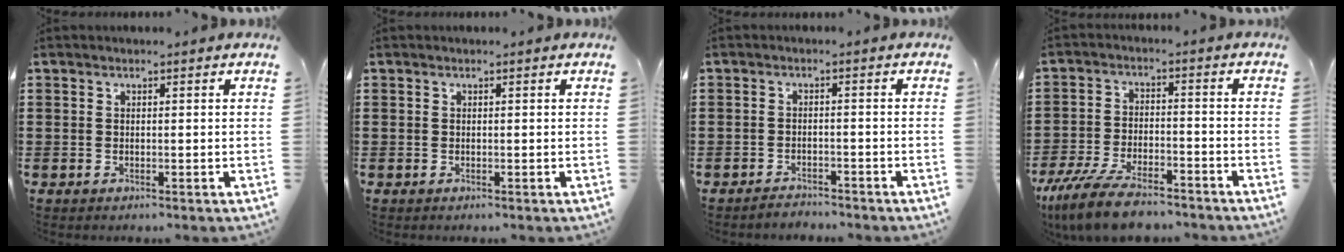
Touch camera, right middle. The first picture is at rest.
{"total": 0.0}
{"total": 2.0, "force": [-2.0, 0.3, -0.1], "torque": [-0.004, 0.002, -0.044]}
{"total": 8.2, "force": [-6.8, 2.0, 4.1], "torque": [-0.092, 0.006, -0.131]}